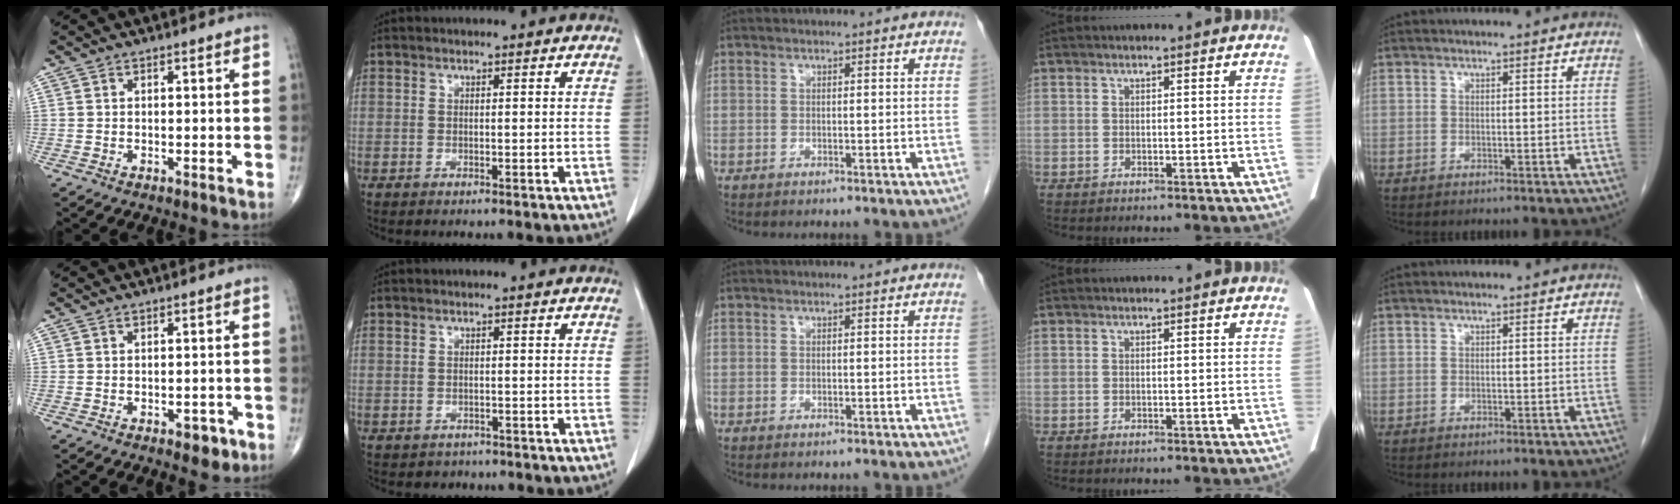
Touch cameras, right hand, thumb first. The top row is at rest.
{"thumb": {"total": 2.9, "force": [-1.5, 1.6, 1.9], "torque": [-0.009, 0.005, -0.016]}, "index": {"total": 1.7, "force": [-1.2, 1.2, -0.1], "torque": [-0.008, 0.003, -0.018]}}